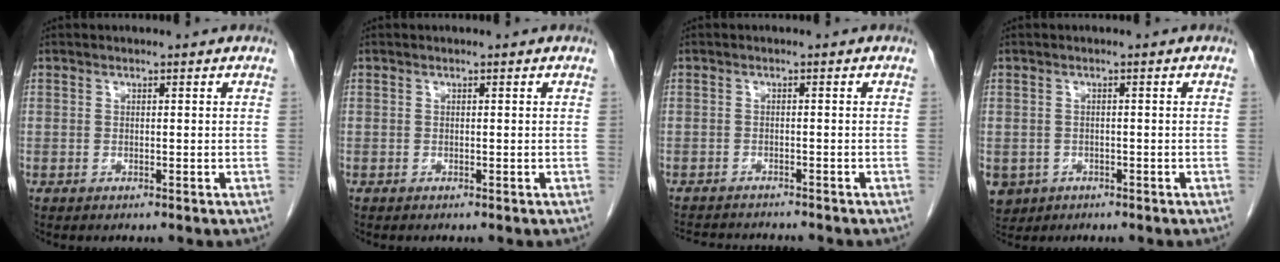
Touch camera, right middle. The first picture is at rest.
{"total": 0.0}
{"total": 7.0, "force": [-6.7, 0.8, 1.8], "torque": [-0.024, -0.003, -0.098]}
{"total": 5.5, "force": [-2.6, 4.6, 1.4], "torque": [-0.034, -0.001, -0.035]}